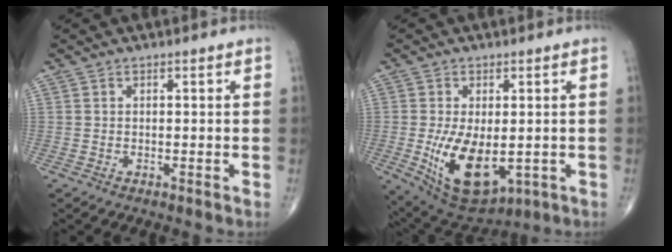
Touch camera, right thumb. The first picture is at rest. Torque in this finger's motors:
{"motor_torque": [4.12, 0.89, 1.59, -0.10, 0.50]}